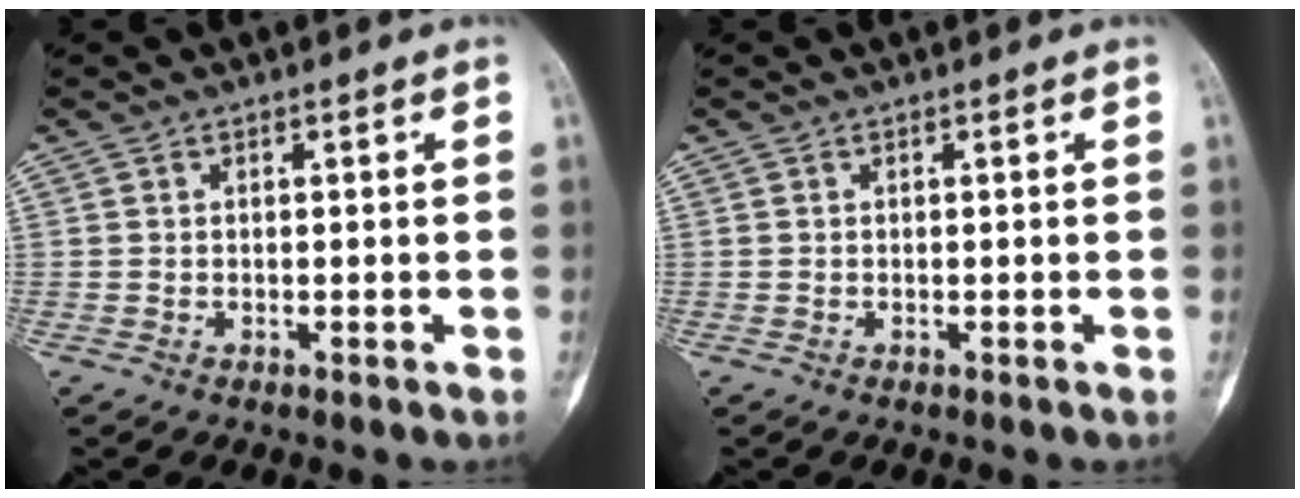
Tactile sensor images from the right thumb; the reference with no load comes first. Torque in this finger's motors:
{"motor_torque": [-0.01, -0.01, 0.09, -0.08, 0.00]}